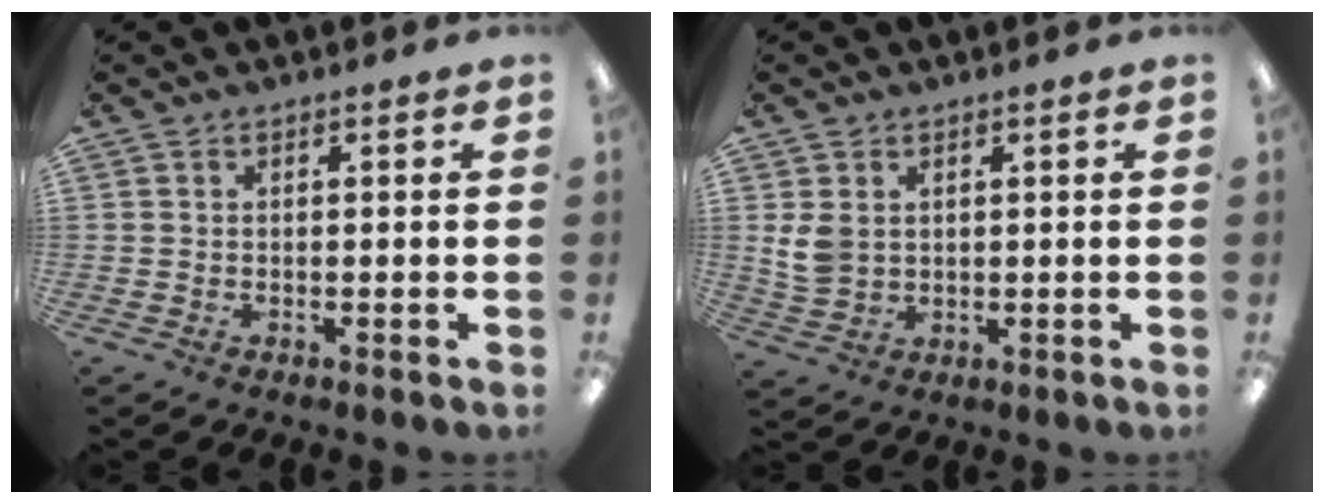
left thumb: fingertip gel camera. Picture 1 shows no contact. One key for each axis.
{"total": 5.0, "fx": 1.7, "fy": 3.9, "fz": 2.8, "tx": -0.055, "ty": 0.001, "tz": 0.033}